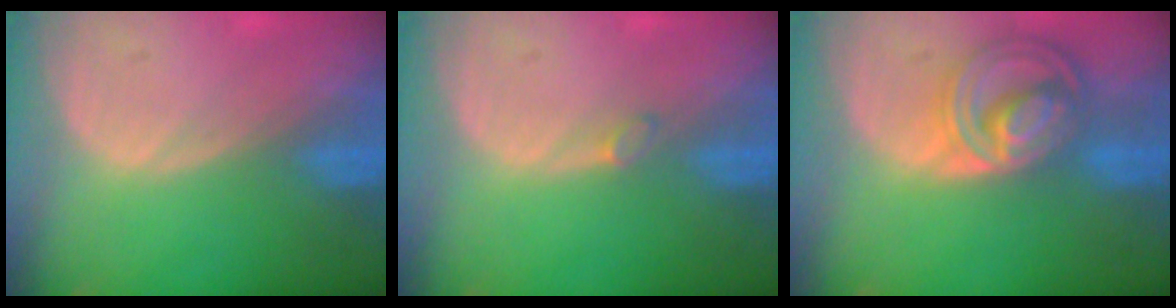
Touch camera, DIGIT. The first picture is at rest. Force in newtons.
{"total": 0.9, "press": 0.9, "slide": 0.3}
{"total": 8.5, "press": 7.3, "slide": 4.3}